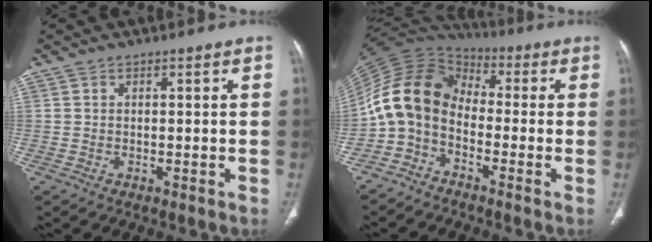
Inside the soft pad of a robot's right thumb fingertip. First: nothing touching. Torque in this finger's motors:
{"motor_torque": [2.24, 2.54, 1.63, -0.90, 0.20]}